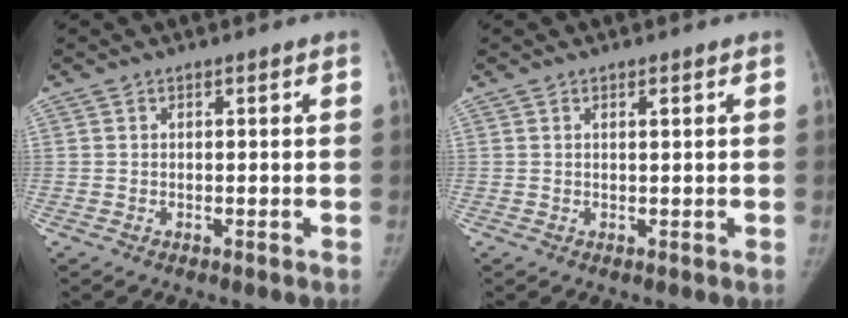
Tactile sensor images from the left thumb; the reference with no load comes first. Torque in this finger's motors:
{"motor_torque": [-0.06, -0.02, -0.07, 0.32, -0.02]}